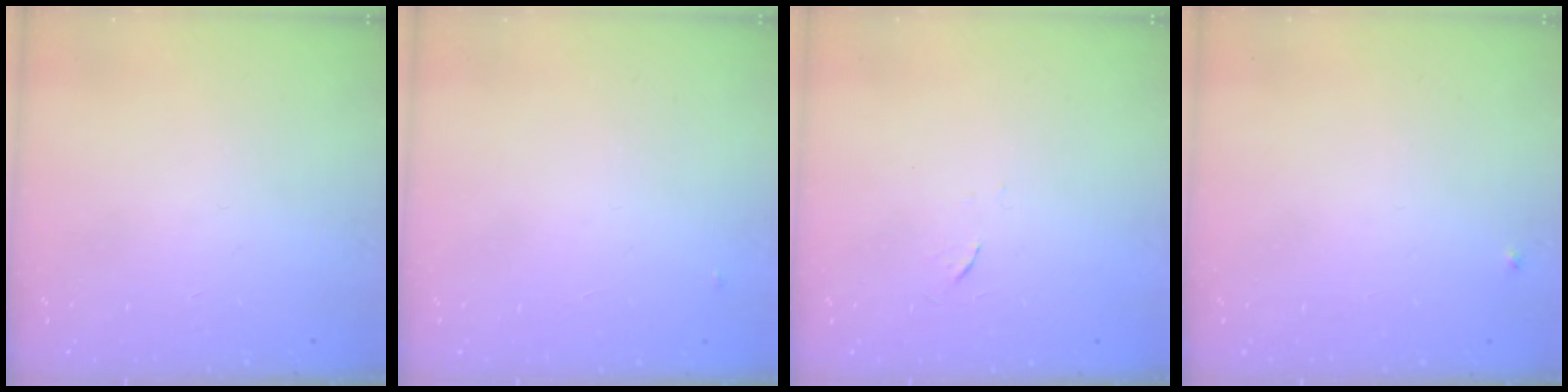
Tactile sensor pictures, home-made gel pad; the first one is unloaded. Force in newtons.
{"total": 2.8, "press": 2.8, "slide": 0.4}
{"total": 3.7, "press": 3.4, "slide": 1.3}
{"total": 3.5, "press": 3.4, "slide": 0.5}